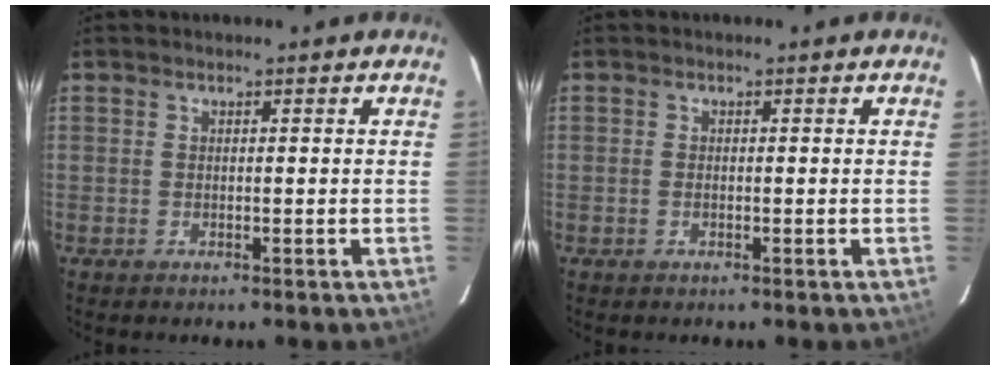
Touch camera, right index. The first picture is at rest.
{"total": 0.7, "force": [-0.2, 0.4, 0.5], "torque": [-0.011, 0.000, -0.005]}